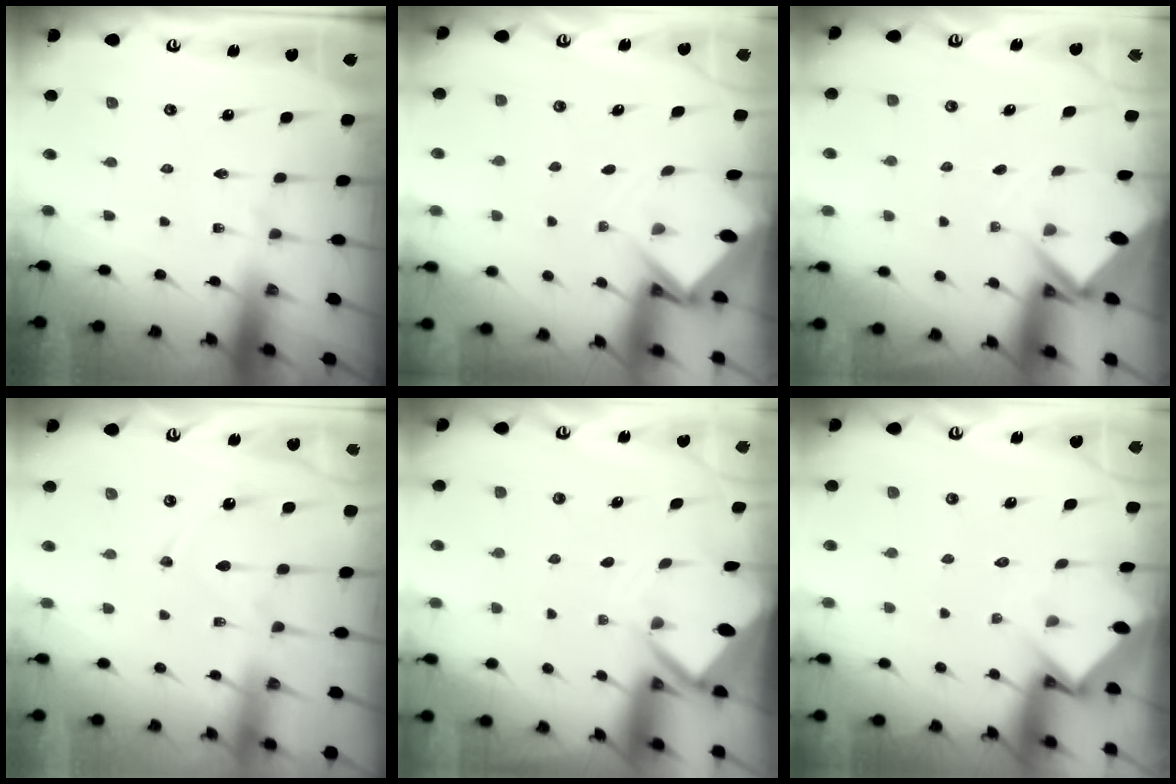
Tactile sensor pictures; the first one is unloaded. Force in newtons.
{"total": 2.9, "press": 2.9, "slide": 0.2}
{"total": 2.7, "press": 2.7, "slide": 0.0}
{"total": 10.1, "press": 10.0, "slide": 0.9}
{"total": 4.2, "press": 4.2, "slide": 0.2}
{"total": 3.4, "press": 3.4, "slide": 0.3}